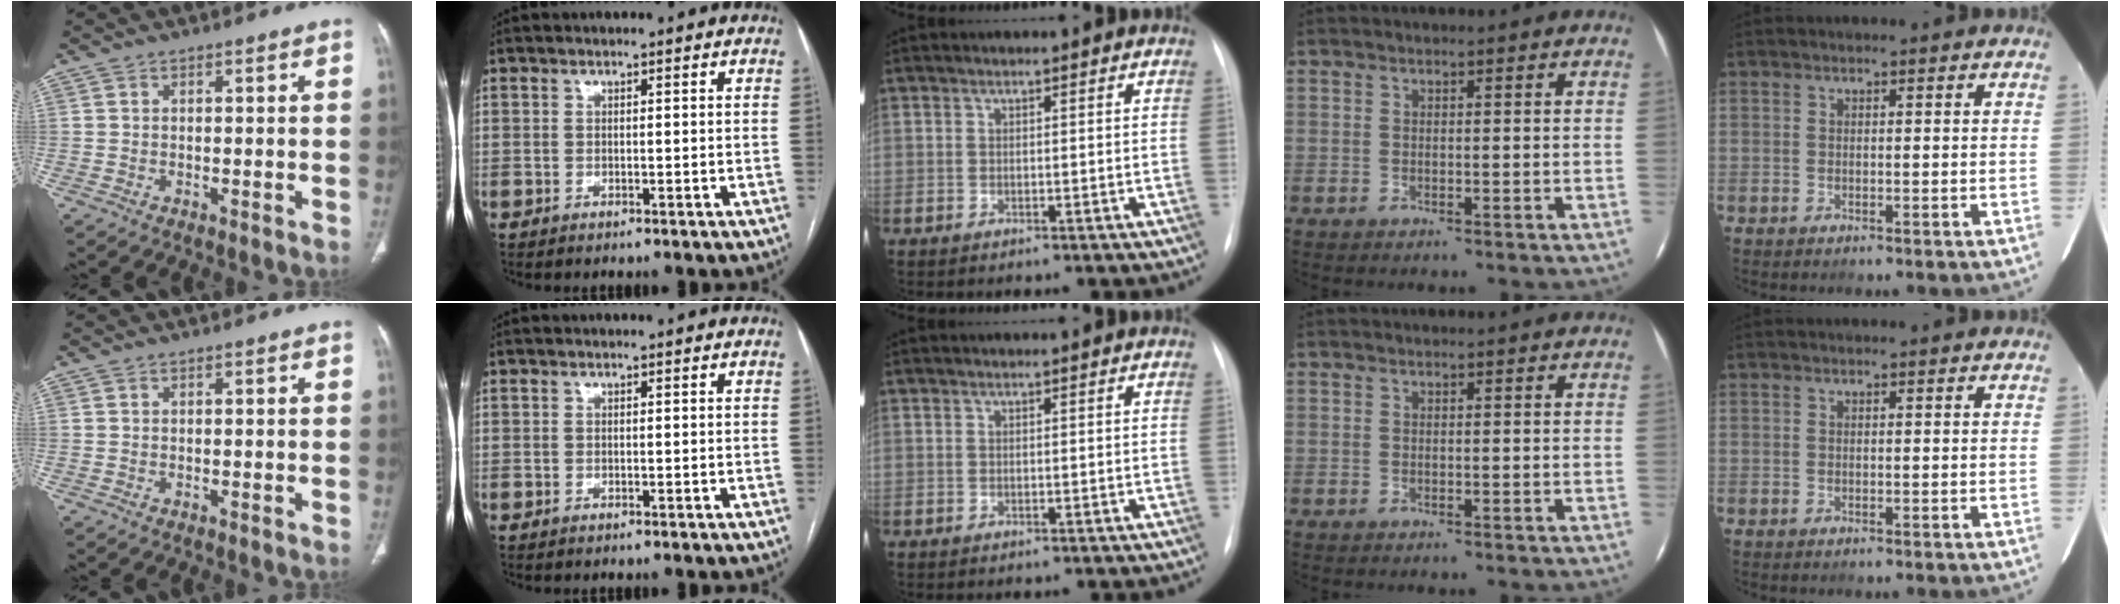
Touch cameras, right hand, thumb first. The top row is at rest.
{}